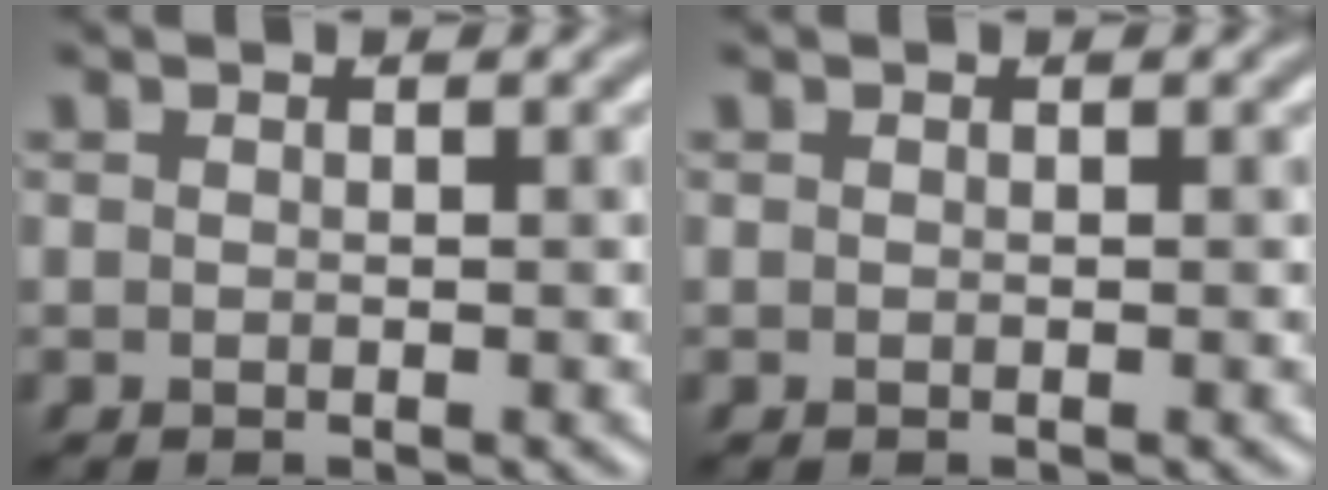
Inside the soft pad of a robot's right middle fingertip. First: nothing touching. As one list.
[{"total": 0.0}]